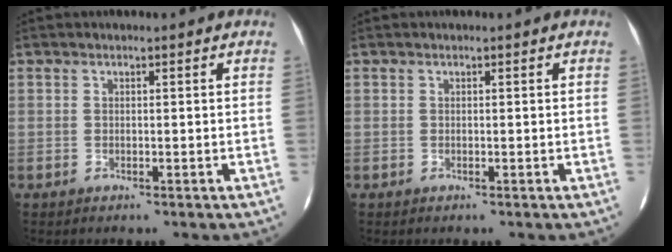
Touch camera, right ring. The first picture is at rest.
{"total": 0.0}